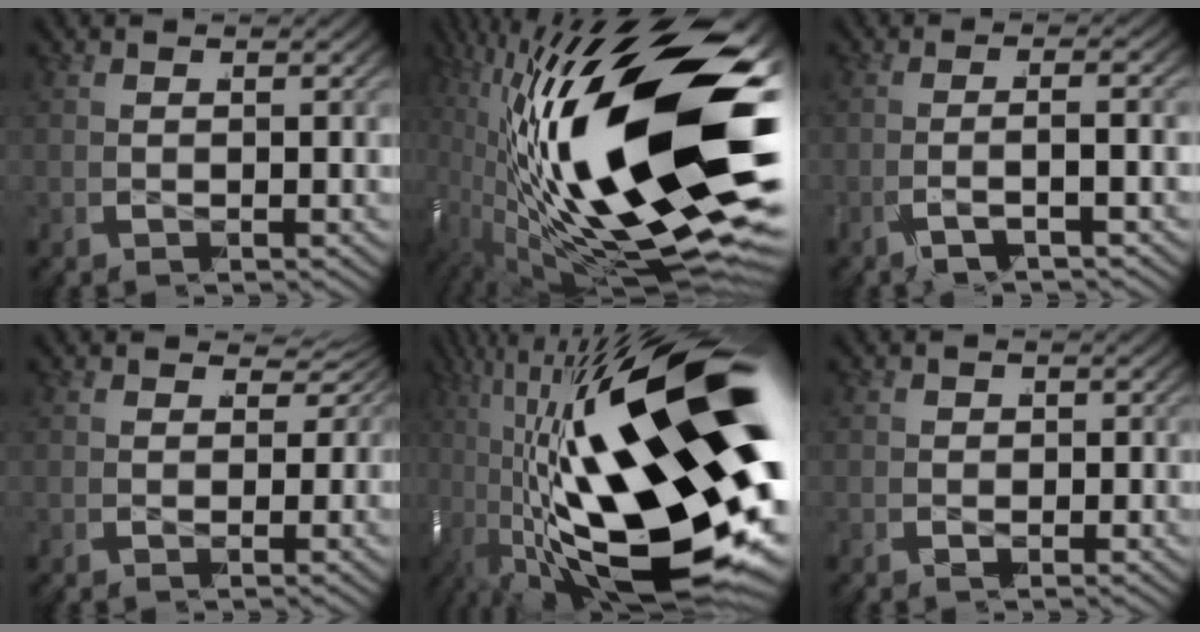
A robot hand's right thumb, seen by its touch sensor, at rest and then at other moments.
{"total": 28.0, "force": [-4.5, 12.2, 24.9], "torque": [-0.419, -0.023, -0.045]}
{"total": 2.8, "force": [-1.7, 0.1, 2.2], "torque": [-0.061, 0.010, -0.035]}
{"total": 2.5, "force": [0.8, 1.6, 1.8], "torque": [-0.029, -0.006, 0.013]}
{"total": 27.2, "force": [-5.1, 12.6, 23.6], "torque": [-0.400, -0.048, -0.038]}
{"total": 1.4, "force": [-0.4, 1.2, 0.5], "torque": [-0.014, -0.009, -0.003]}